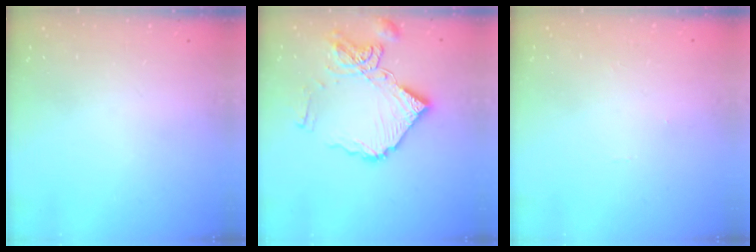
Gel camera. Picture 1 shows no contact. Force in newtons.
{"total": 16.0, "press": 15.9, "slide": 1.9}
{"total": 0.0}